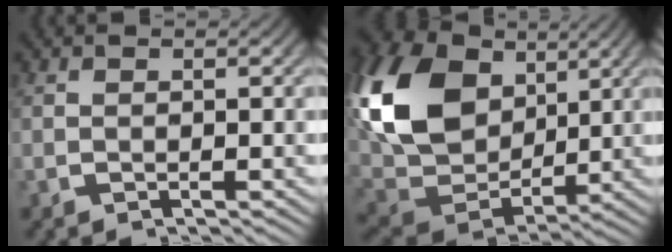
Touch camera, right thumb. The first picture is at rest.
{"total": 15.3, "force": [1.8, 10.6, 10.9], "torque": [-0.252, -0.032, 0.036]}